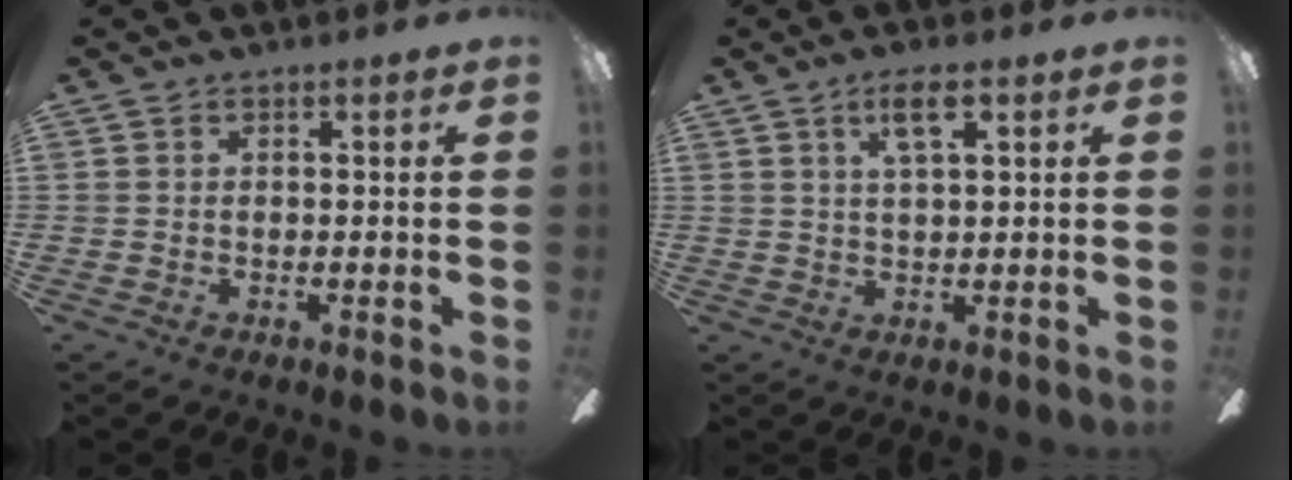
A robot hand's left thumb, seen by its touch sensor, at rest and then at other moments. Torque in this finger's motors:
{"motor_torque": [-0.22, -0.07, -0.41, 0.17, -0.02]}